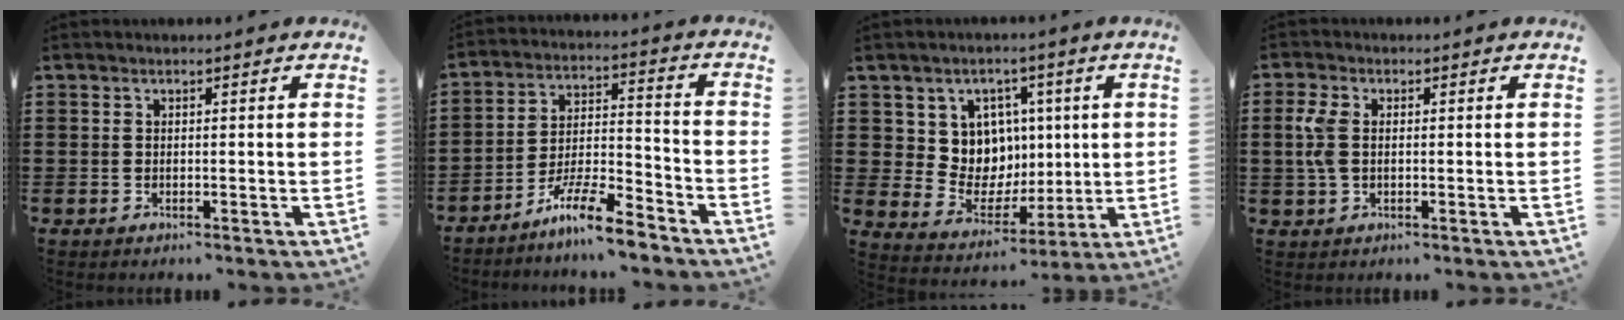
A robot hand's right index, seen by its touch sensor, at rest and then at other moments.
{"total": 9.5, "force": [-8.1, 1.1, 4.9], "torque": [-0.090, 0.017, -0.154]}
{"total": 8.6, "force": [2.3, 8.0, 2.2], "torque": [-0.065, -0.017, 0.049]}
{"total": 4.5, "force": [0.3, 2.7, 3.6], "torque": [-0.097, 0.001, -0.002]}